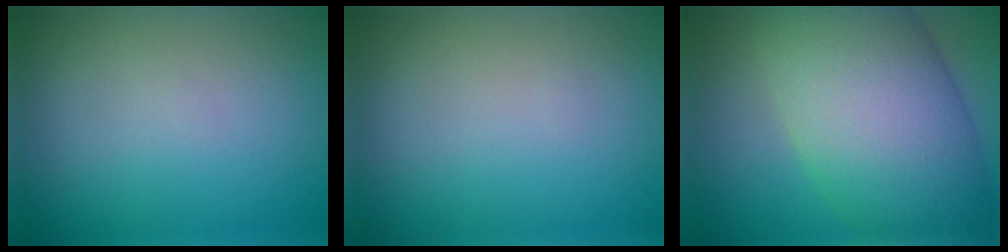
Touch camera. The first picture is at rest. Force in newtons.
{"total": 0.0}
{"total": 13.8, "press": 13.8, "slide": 0.7}